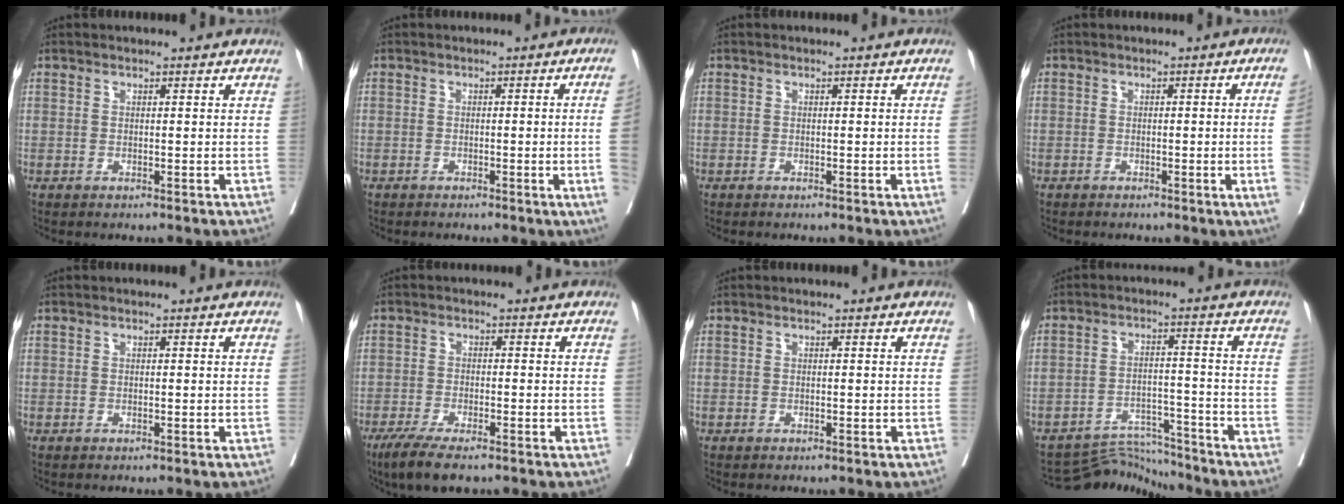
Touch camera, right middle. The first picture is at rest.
{"total": 4.6, "force": [-0.8, -1.6, 4.3], "torque": [-0.044, -0.008, -0.010]}
{"total": 0.6, "force": [0.0, -0.2, 0.5], "torque": [-0.004, 0.002, 0.002]}
{"total": 4.2, "force": [-0.7, -1.6, 3.9], "torque": [-0.043, -0.007, -0.009]}
{"total": 0.0}
{"total": 7.0, "force": [-5.1, 1.5, 4.6], "torque": [-0.075, -0.016, -0.084]}
{"total": 0.0}
{"total": 7.4, "force": [-7.1, 0.0, -1.8], "torque": [0.031, 0.013, -0.118]}